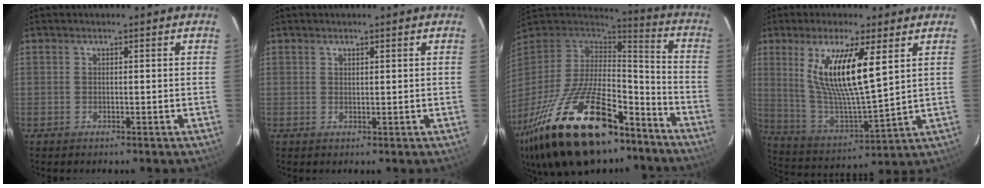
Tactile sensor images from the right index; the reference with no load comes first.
{"total": 0.7, "force": [0.6, 0.2, 0.3], "torque": [-0.005, 0.001, 0.011]}
{"total": 33.0, "force": [-20.7, 13.9, 21.6], "torque": [-0.420, -0.034, -0.318]}
{"total": 15.5, "force": [6.0, 2.8, 14.0], "torque": [-0.264, -0.012, 0.125]}